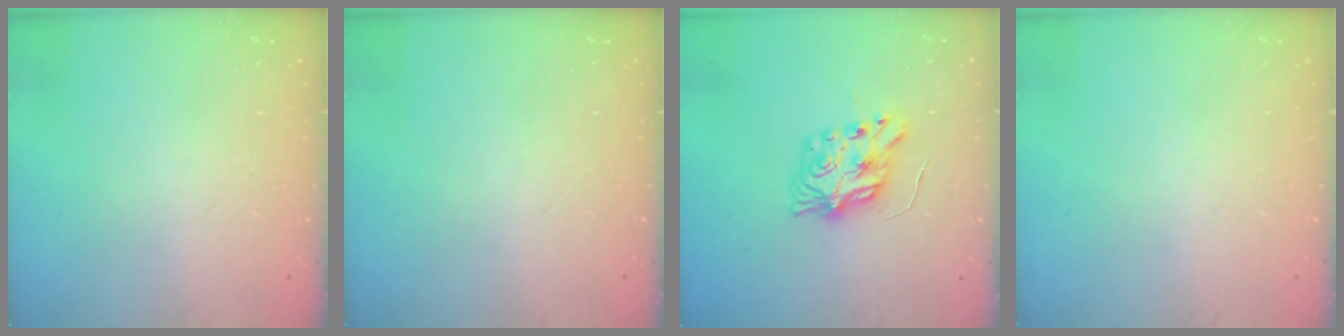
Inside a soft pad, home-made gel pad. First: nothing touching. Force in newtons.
{"total": 0.0}
{"total": 8.6, "press": 8.6, "slide": 1.0}
{"total": 0.0}